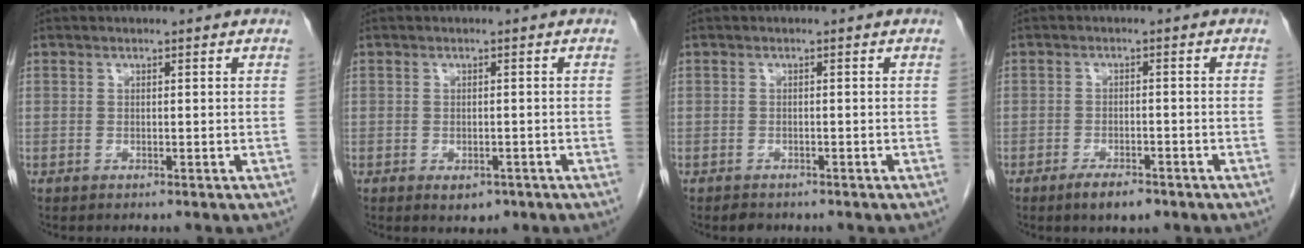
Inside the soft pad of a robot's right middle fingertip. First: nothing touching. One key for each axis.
{"total": 2.4, "fx": -1.3, "fy": 1.4, "fz": 1.5, "tx": -0.016, "ty": -0.001, "tz": -0.008}
{"total": 1.2, "fx": -1.0, "fy": 0.6, "fz": 0.2, "tx": -0.011, "ty": -0.001, "tz": -0.015}
{"total": 3.8, "fx": -2.7, "fy": 1.2, "fz": 2.4, "tx": -0.047, "ty": -0.002, "tz": -0.041}